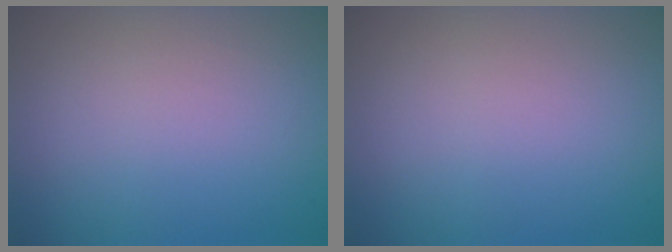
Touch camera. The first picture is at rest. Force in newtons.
{"total": 0.0}